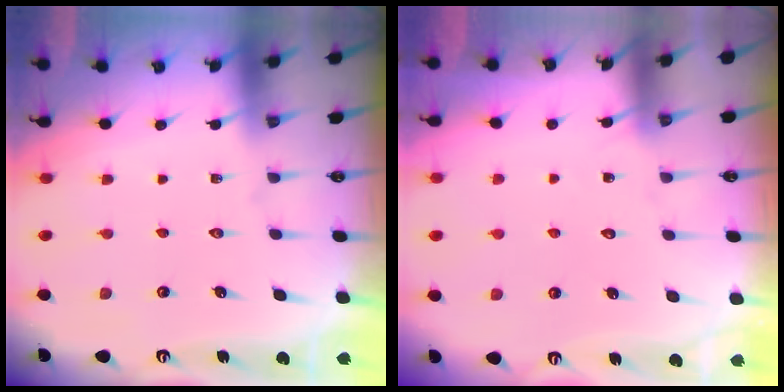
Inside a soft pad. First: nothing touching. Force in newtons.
{"total": 5.9, "press": 5.9, "slide": 0.6}